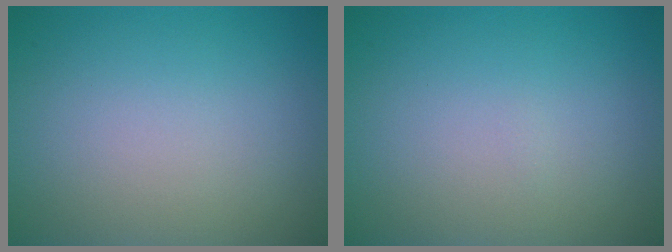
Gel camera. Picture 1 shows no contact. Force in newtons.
{"total": 0.0}